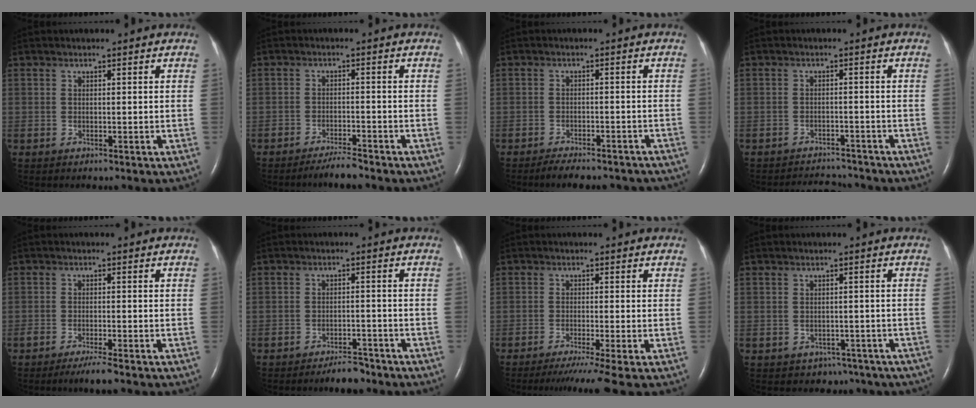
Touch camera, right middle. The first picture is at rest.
{"total": 3.3, "force": [-3.0, 0.0, 1.3], "torque": [-0.026, -0.011, -0.053]}
{"total": 11.2, "force": [-10.0, 2.9, 4.0], "torque": [-0.057, 0.004, -0.116]}
{"total": 4.8, "force": [-4.7, 0.8, -0.3], "torque": [-0.002, 0.002, -0.068]}
{"total": 3.3, "force": [-2.5, -0.1, 2.2], "torque": [-0.042, -0.008, -0.046]}
{"total": 4.0, "force": [-3.4, 1.2, 1.8], "torque": [-0.029, 0.000, -0.051]}
{"total": 6.9, "force": [-5.3, -1.3, 4.3], "torque": [-0.058, -0.024, -0.083]}
{"total": 5.2, "force": [-3.6, 3.6, 0.9], "torque": [-0.010, 0.015, -0.033]}